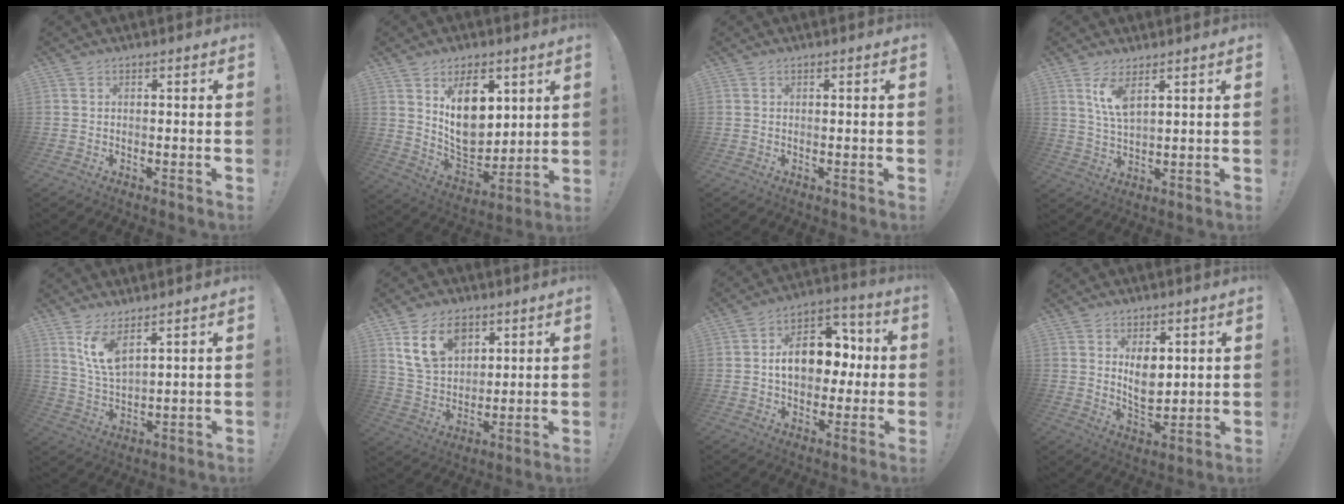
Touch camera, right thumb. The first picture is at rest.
{"total": 15.8, "force": [6.8, 10.2, 10.0], "torque": [-0.151, -0.048, 0.127]}
{"total": 0.0}
{"total": 7.9, "force": [4.8, 2.5, 5.7], "torque": [-0.107, -0.021, 0.086]}
{"total": 9.1, "force": [6.1, 2.9, 6.1], "torque": [-0.120, -0.027, 0.113]}
{"total": 13.6, "force": [7.4, 9.2, 6.8], "torque": [-0.111, -0.027, 0.143]}
{"total": 15.0, "force": [1.0, 10.7, 10.5], "torque": [-0.147, 0.008, 0.021]}
{"total": 7.9, "force": [2.9, 5.4, 5.1], "torque": [-0.069, -0.023, 0.053]}